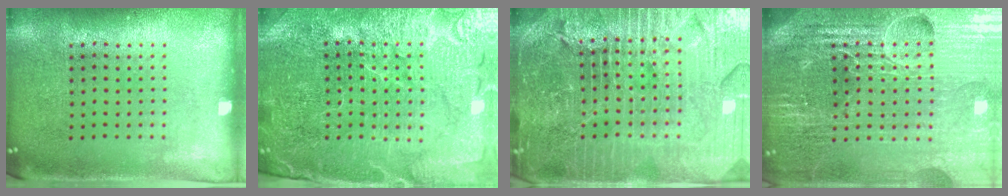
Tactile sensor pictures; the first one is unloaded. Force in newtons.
{"total": 4.5, "press": 4.3, "slide": 1.4}
{"total": 5.9, "press": 5.3, "slide": 2.6}
{"total": 6.3, "press": 5.5, "slide": 2.9}